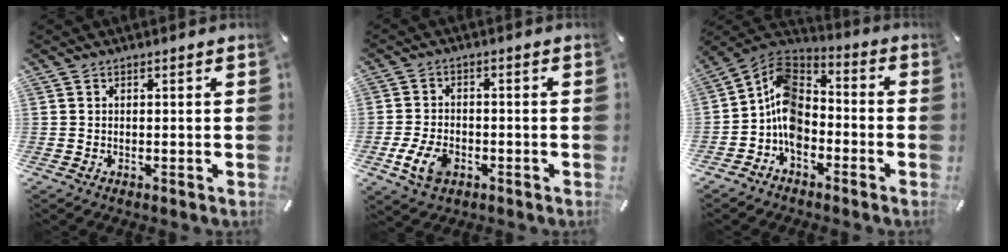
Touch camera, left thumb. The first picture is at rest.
{"total": 7.5, "force": [-3.0, 4.9, 4.9], "torque": [-0.113, 0.007, -0.056]}
{"total": 10.7, "force": [-4.6, 7.7, 5.9], "torque": [-0.135, 0.020, -0.092]}